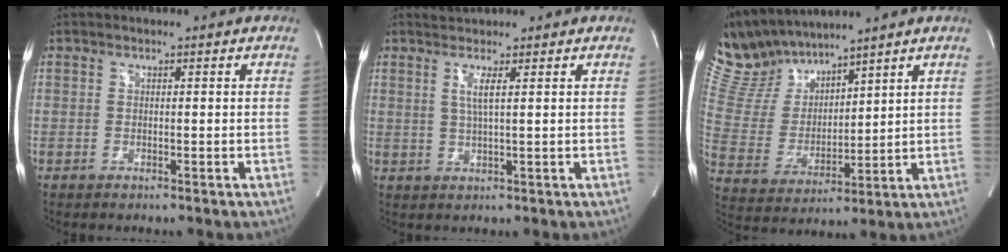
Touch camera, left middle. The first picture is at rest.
{"total": 3.6, "force": [1.8, -0.2, 3.1], "torque": [-0.066, 0.001, 0.034]}
{"total": 10.9, "force": [10.3, 2.8, 2.1], "torque": [-0.068, 0.017, 0.223]}